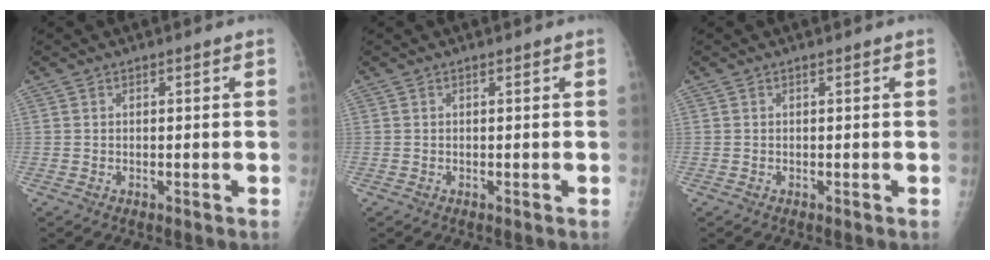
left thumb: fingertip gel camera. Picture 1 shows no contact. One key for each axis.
{"total": 0.0}
{"total": 0.0}